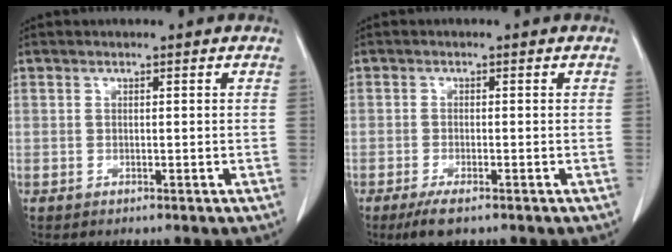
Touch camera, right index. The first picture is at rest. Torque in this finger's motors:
{"motor_torque": [0.31, -0.30, 0.03, 0.05]}